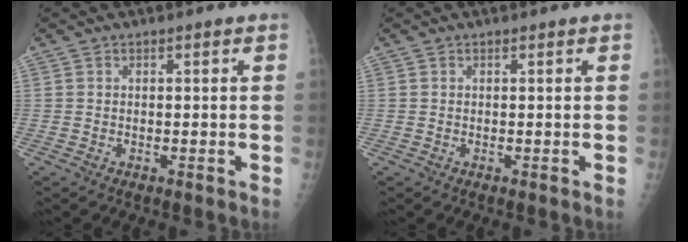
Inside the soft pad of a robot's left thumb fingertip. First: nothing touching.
{"total": 0.0}